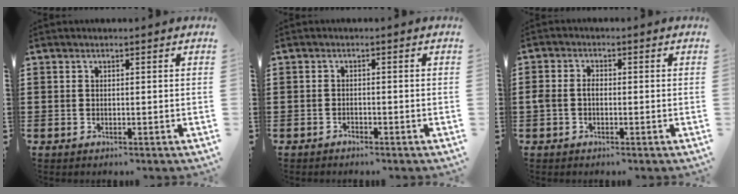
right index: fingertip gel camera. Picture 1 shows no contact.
{"total": 0.9, "force": [-0.9, 0.2, 0.0], "torque": [-0.004, 0.000, -0.019]}
{"total": 2.1, "force": [-0.4, 1.4, 1.5], "torque": [-0.037, 0.001, -0.012]}